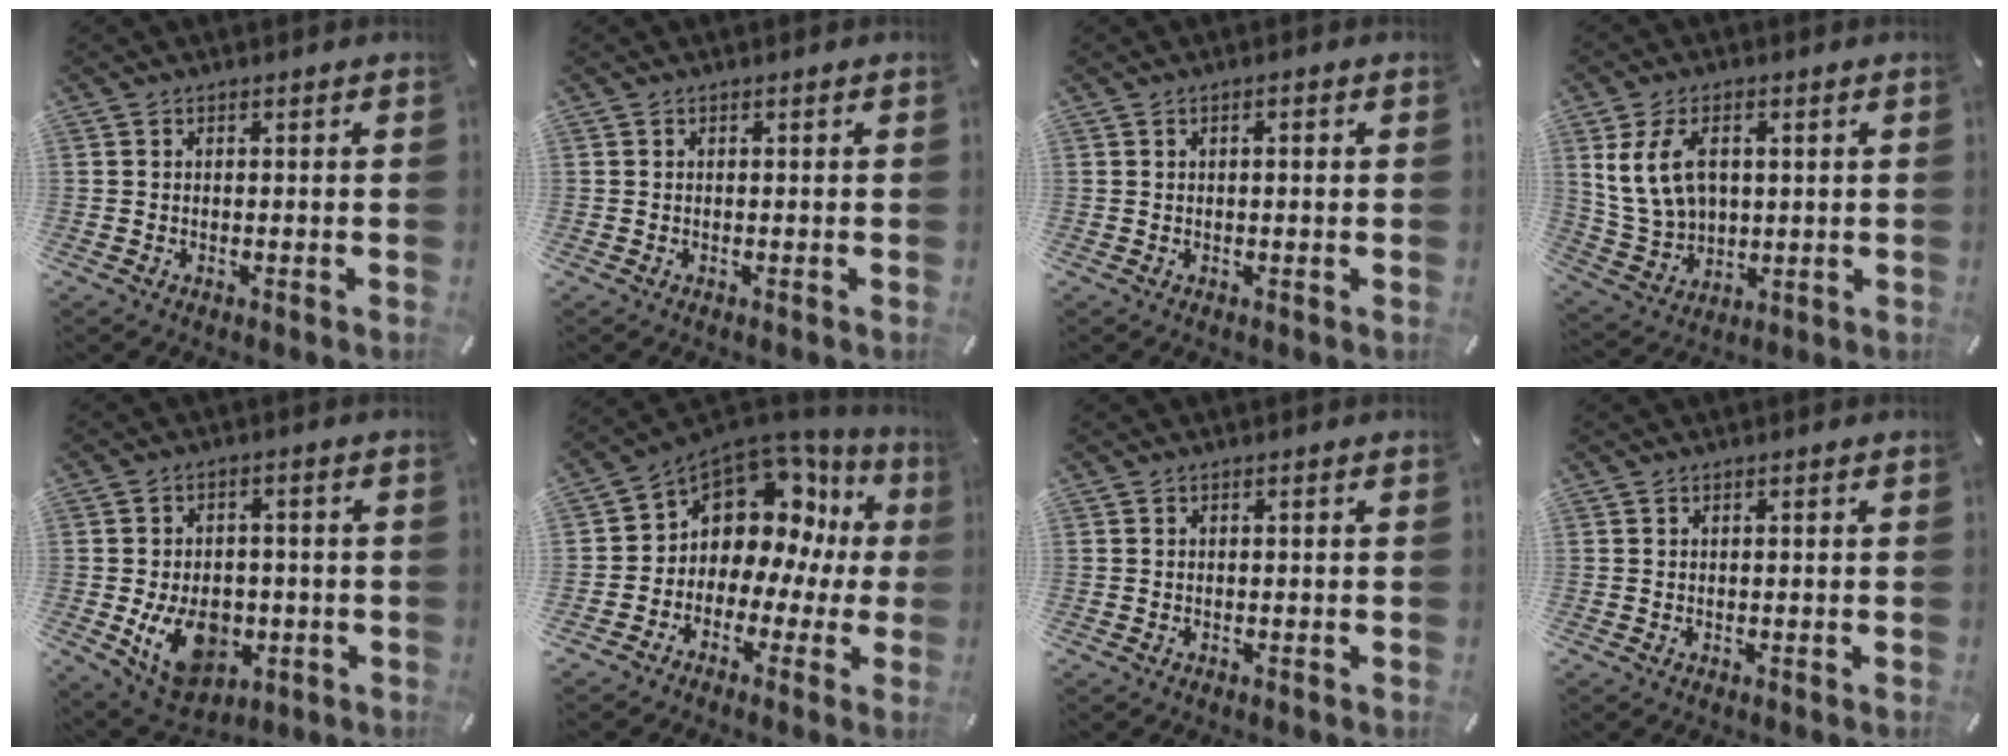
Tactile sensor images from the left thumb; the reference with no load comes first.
{"total": 0.0}
{"total": 1.3, "force": [0.1, 0.3, 1.2], "torque": [-0.022, 0.001, 0.001]}
{"total": 10.8, "force": [3.0, 7.9, 6.7], "torque": [-0.154, 0.002, 0.056]}
{"total": 12.6, "force": [-3.0, 9.0, 8.3], "torque": [-0.147, 0.006, -0.047]}
{"total": 10.4, "force": [4.7, 8.2, 4.4], "torque": [-0.068, -0.057, 0.086]}
{"total": 0.0}
{"total": 0.0}